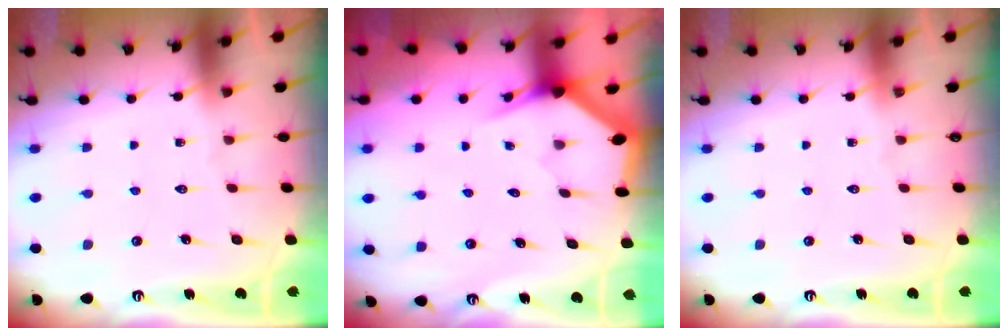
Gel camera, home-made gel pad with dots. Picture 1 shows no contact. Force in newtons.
{"total": 3.2, "press": 3.2, "slide": 0.1}
{"total": 0.0}